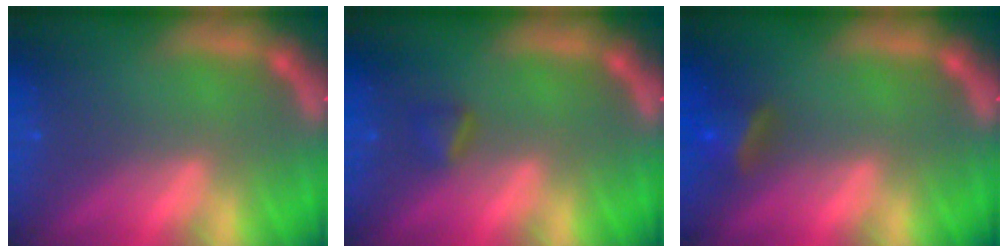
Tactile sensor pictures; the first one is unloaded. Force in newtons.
{"total": 1.4}
{"total": 2.9}